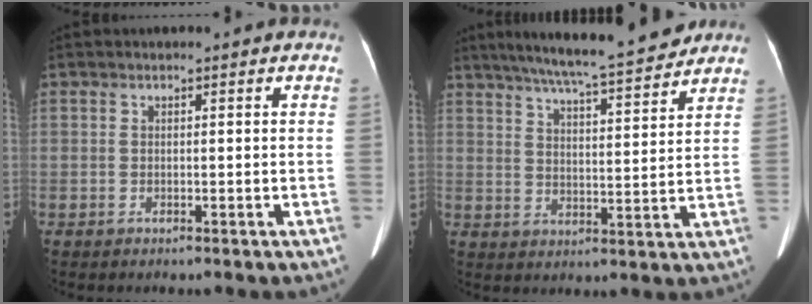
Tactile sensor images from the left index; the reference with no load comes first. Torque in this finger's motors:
{"motor_torque": [0.07, -0.28, 0.00, 0.09]}